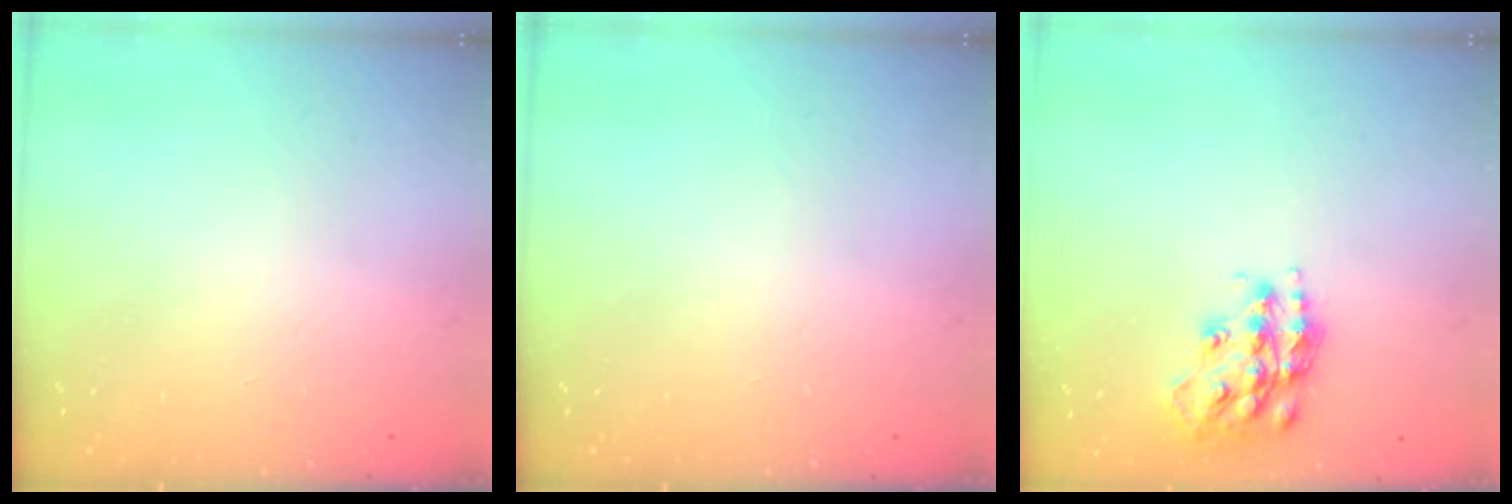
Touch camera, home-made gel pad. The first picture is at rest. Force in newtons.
{"total": 0.0}
{"total": 15.9, "press": 15.8, "slide": 1.0}